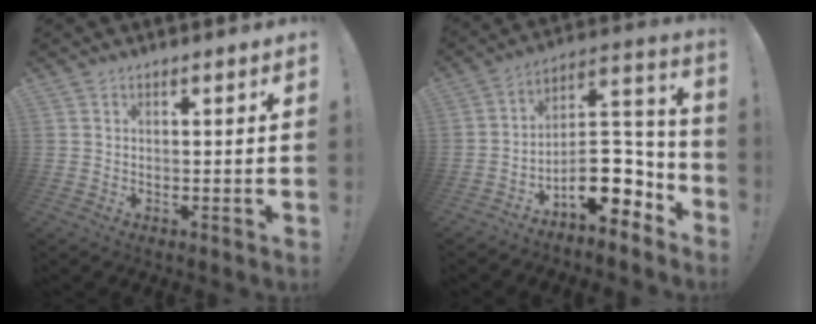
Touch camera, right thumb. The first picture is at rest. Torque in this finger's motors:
{"motor_torque": [2.48, 2.26, 1.09, -1.68, 0.51]}